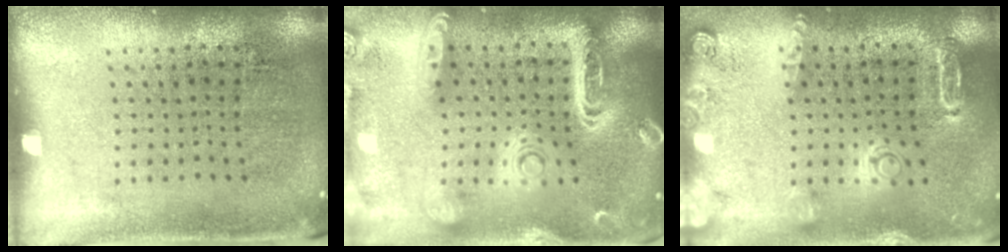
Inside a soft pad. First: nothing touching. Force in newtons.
{"total": 3.0, "press": 2.5, "slide": 1.6}
{"total": 1.8, "press": 1.8, "slide": 0.1}